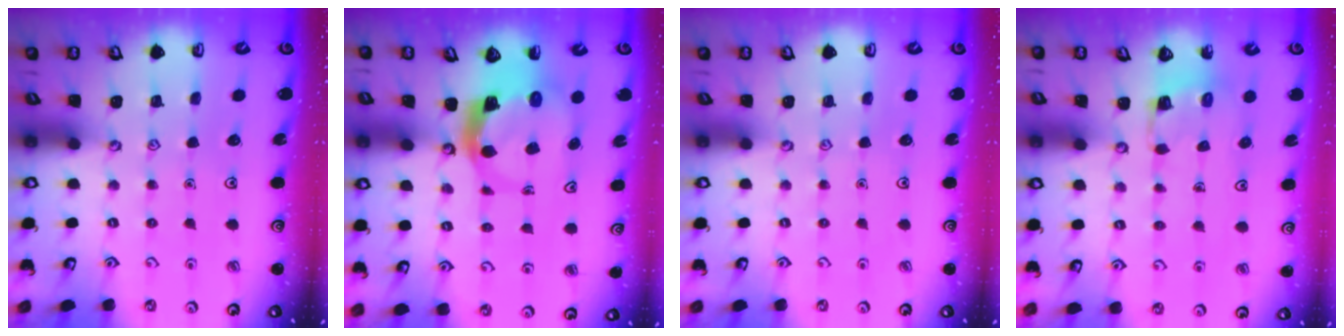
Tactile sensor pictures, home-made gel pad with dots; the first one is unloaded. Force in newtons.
{"total": 5.7, "press": 5.6, "slide": 1.0}
{"total": 0.0}
{"total": 3.1, "press": 3.0, "slide": 0.3}